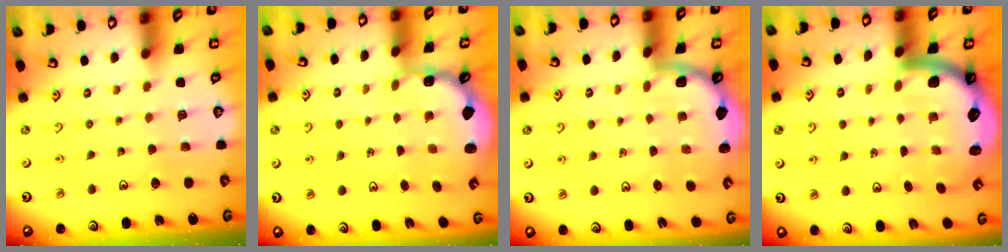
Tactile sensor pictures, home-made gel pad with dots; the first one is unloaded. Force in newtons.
{"total": 2.8, "press": 2.2, "slide": 1.7}
{"total": 2.2, "press": 2.2, "slide": 0.1}
{"total": 3.8, "press": 3.8, "slide": 0.6}